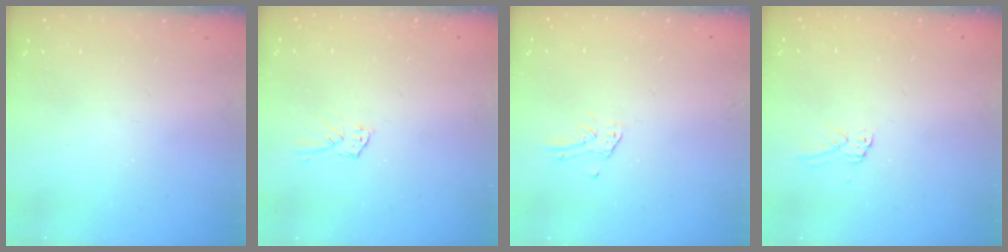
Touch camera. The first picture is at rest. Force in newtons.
{"total": 5.0, "press": 5.0, "slide": 0.6}
{"total": 1.2, "press": 1.2, "slide": 0.1}
{"total": 2.9, "press": 2.9, "slide": 0.2}